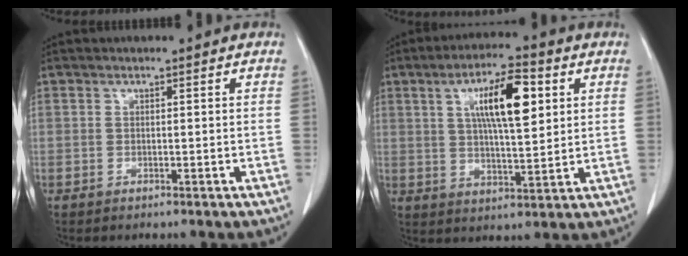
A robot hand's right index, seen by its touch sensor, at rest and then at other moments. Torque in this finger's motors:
{"motor_torque": [0.78, 0.24, 0.47, 0.14]}